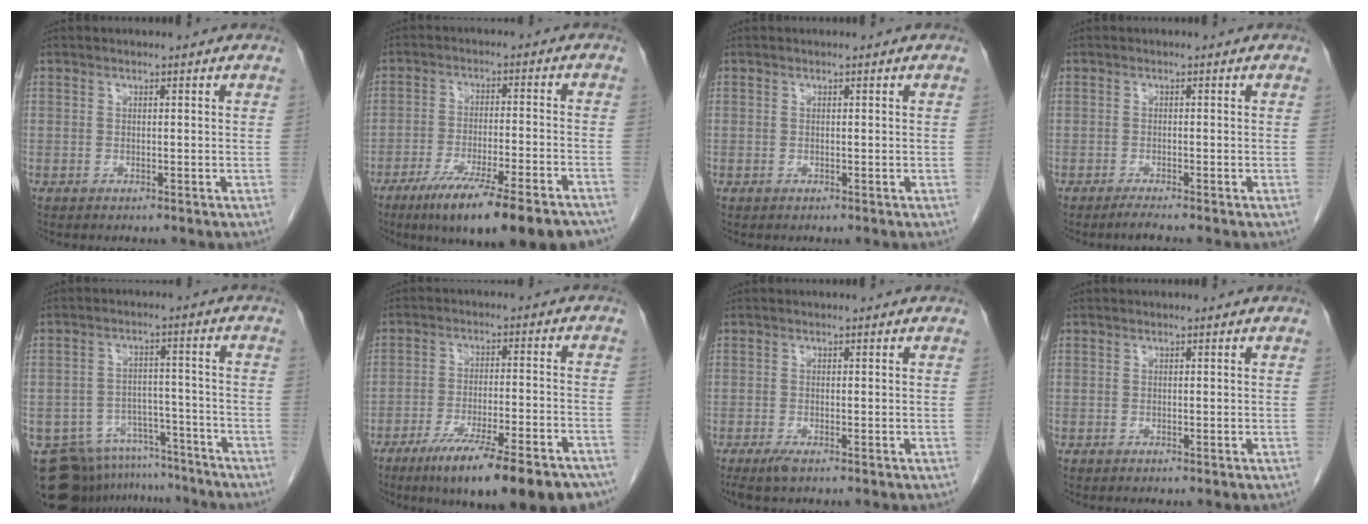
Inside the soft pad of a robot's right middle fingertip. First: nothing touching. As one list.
[{"total": 19.4, "force": [-14.7, 2.5, 12.4], "torque": [-0.134, -0.011, -0.217]}, {"total": 0.0}, {"total": 1.6, "force": [-1.4, -0.4, 0.7], "torque": [-0.020, -0.003, -0.027]}, {"total": 14.3, "force": [-12.7, 6.1, 2.8], "torque": [-0.047, 0.029, -0.174]}, {"total": 20.1, "force": [-15.0, 3.0, 12.9], "torque": [-0.136, -0.006, -0.220]}, {"total": 1.6, "force": [-1.1, 0.2, 1.2], "torque": [-0.028, -0.007, -0.020]}, {"total": 0.0}]